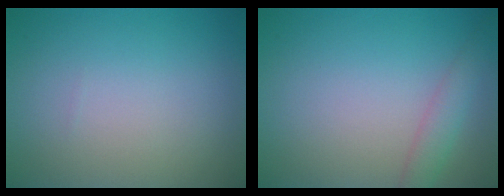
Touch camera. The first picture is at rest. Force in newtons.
{"total": 2.0, "press": 2.0, "slide": 0.0}